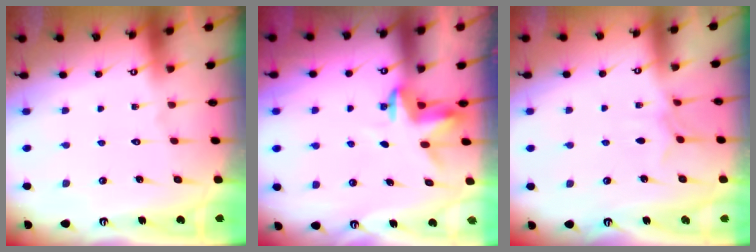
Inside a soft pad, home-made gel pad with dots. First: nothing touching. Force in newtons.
{"total": 4.0, "press": 4.0, "slide": 0.3}
{"total": 3.9, "press": 3.9, "slide": 0.2}